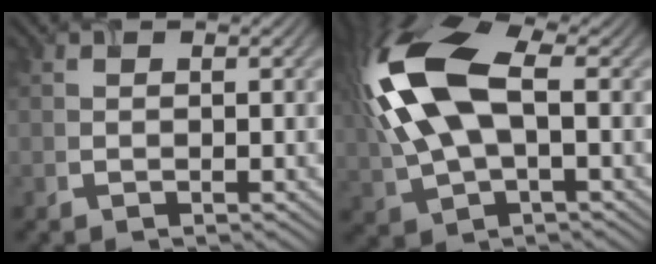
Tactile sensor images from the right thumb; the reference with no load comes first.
{"total": 15.3, "force": [2.3, 8.0, 12.9], "torque": [-0.316, 0.011, 0.037]}